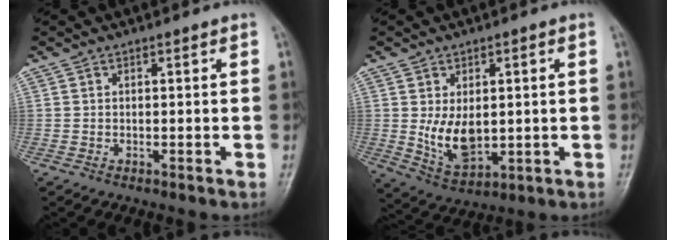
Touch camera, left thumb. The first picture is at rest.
{"total": 8.1, "force": [0.2, 5.0, 6.4], "torque": [-0.098, -0.012, 0.019]}